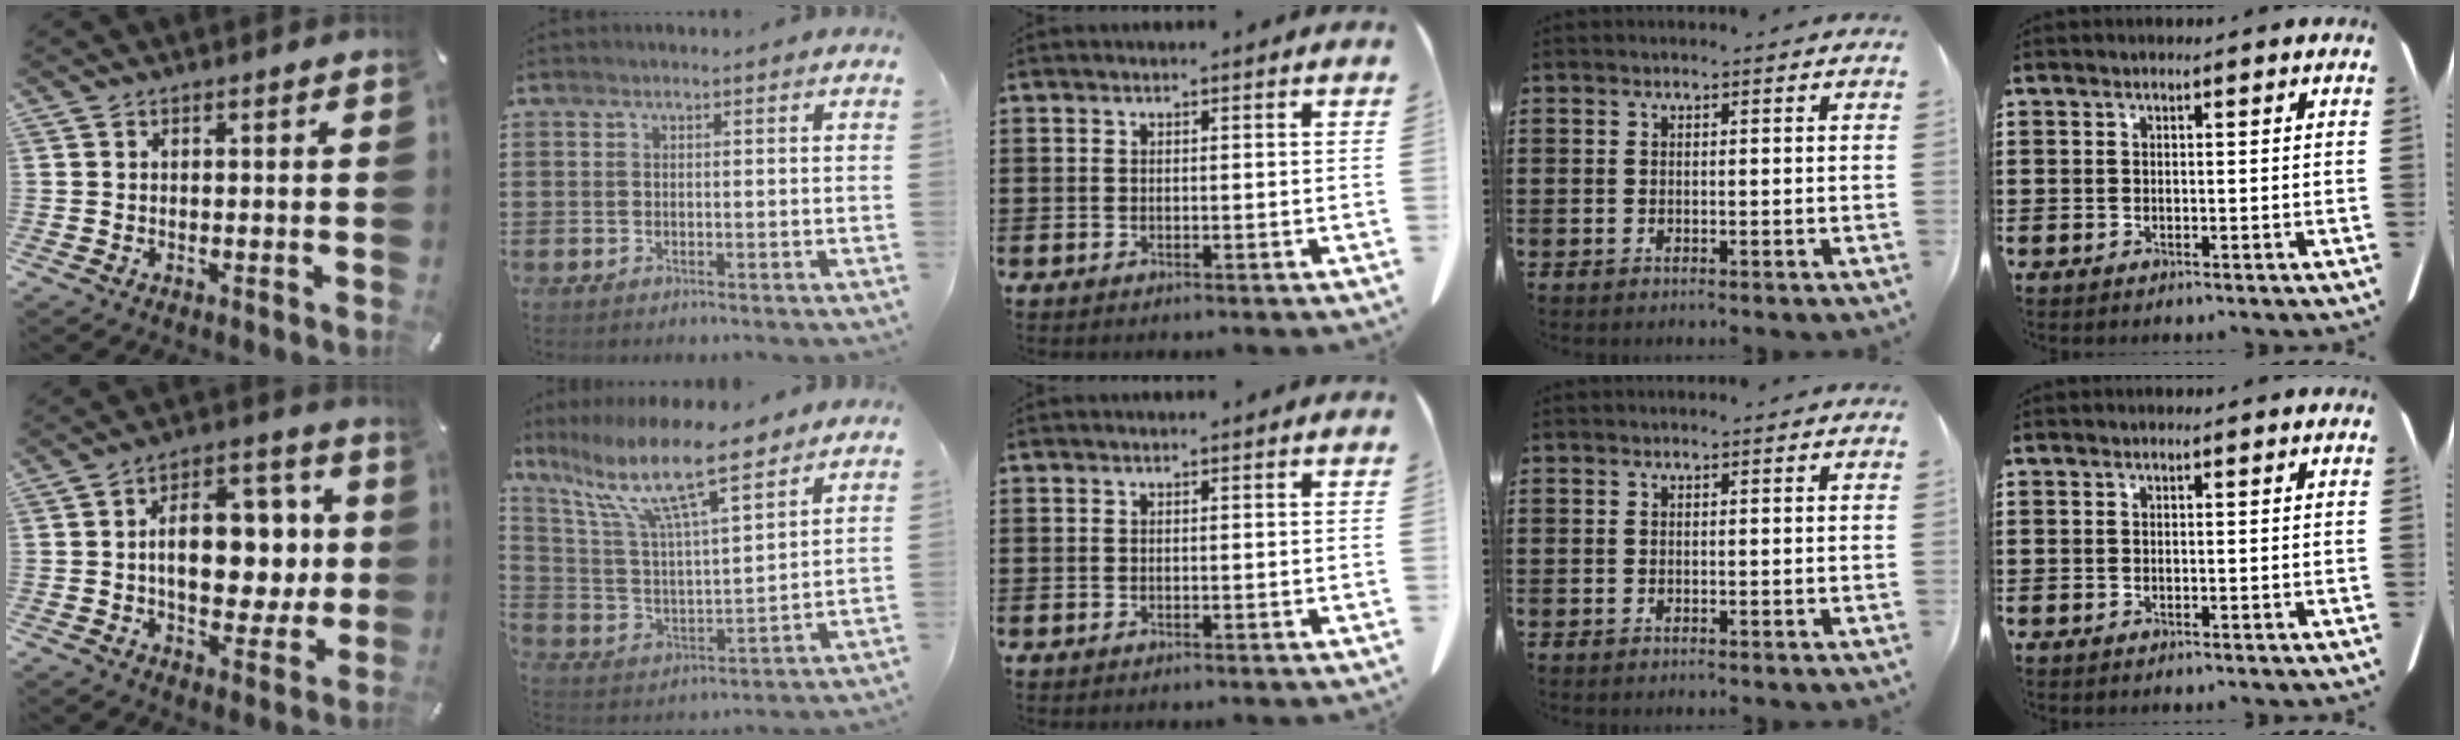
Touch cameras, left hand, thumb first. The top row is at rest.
{"thumb": {"total": 15.1, "force": [0.8, 9.9, 11.4], "torque": [-0.156, 0.008, 0.018]}, "index": {"total": 13.1, "force": [9.6, 2.3, 8.5], "torque": [-0.194, -0.038, 0.166]}}